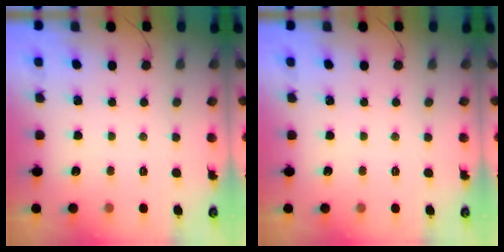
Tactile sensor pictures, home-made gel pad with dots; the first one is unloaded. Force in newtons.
{"total": 0.0}